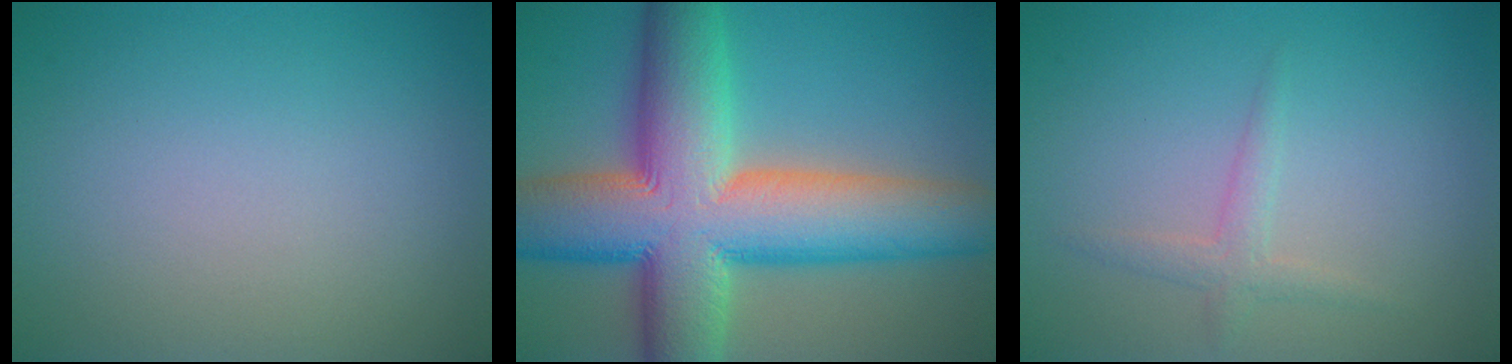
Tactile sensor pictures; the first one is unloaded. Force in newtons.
{"total": 15.4, "press": 15.4, "slide": 0.7}
{"total": 1.6, "press": 1.6, "slide": 0.1}